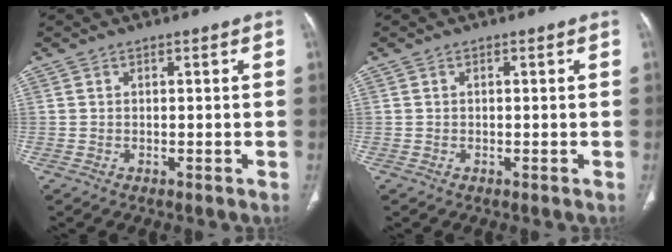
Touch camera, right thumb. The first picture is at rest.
{"total": 0.0}